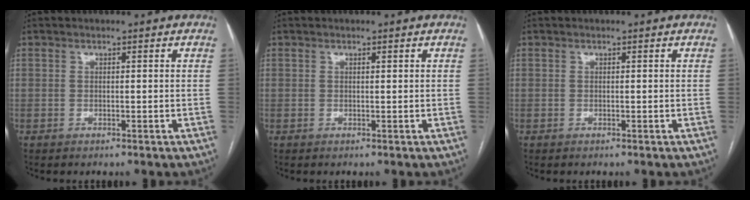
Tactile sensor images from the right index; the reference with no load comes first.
{"total": 0.0}
{"total": 0.0}